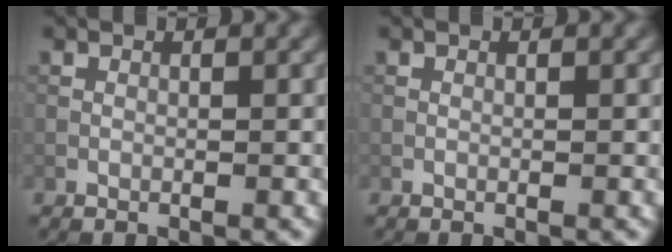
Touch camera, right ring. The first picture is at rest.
{"total": 0.0}